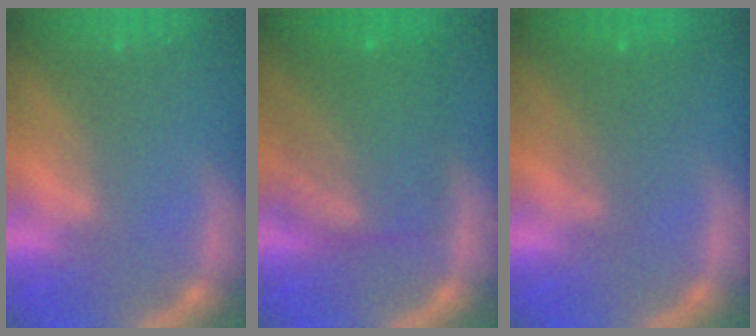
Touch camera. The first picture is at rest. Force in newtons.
{"total": 9.1}
{"total": 3.0}